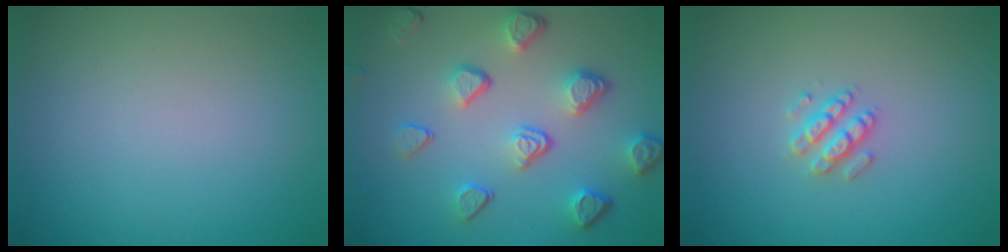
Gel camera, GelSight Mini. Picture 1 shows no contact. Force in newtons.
{"total": 5.1, "press": 3.7, "slide": 3.5}
{"total": 2.1, "press": 2.0, "slide": 0.5}